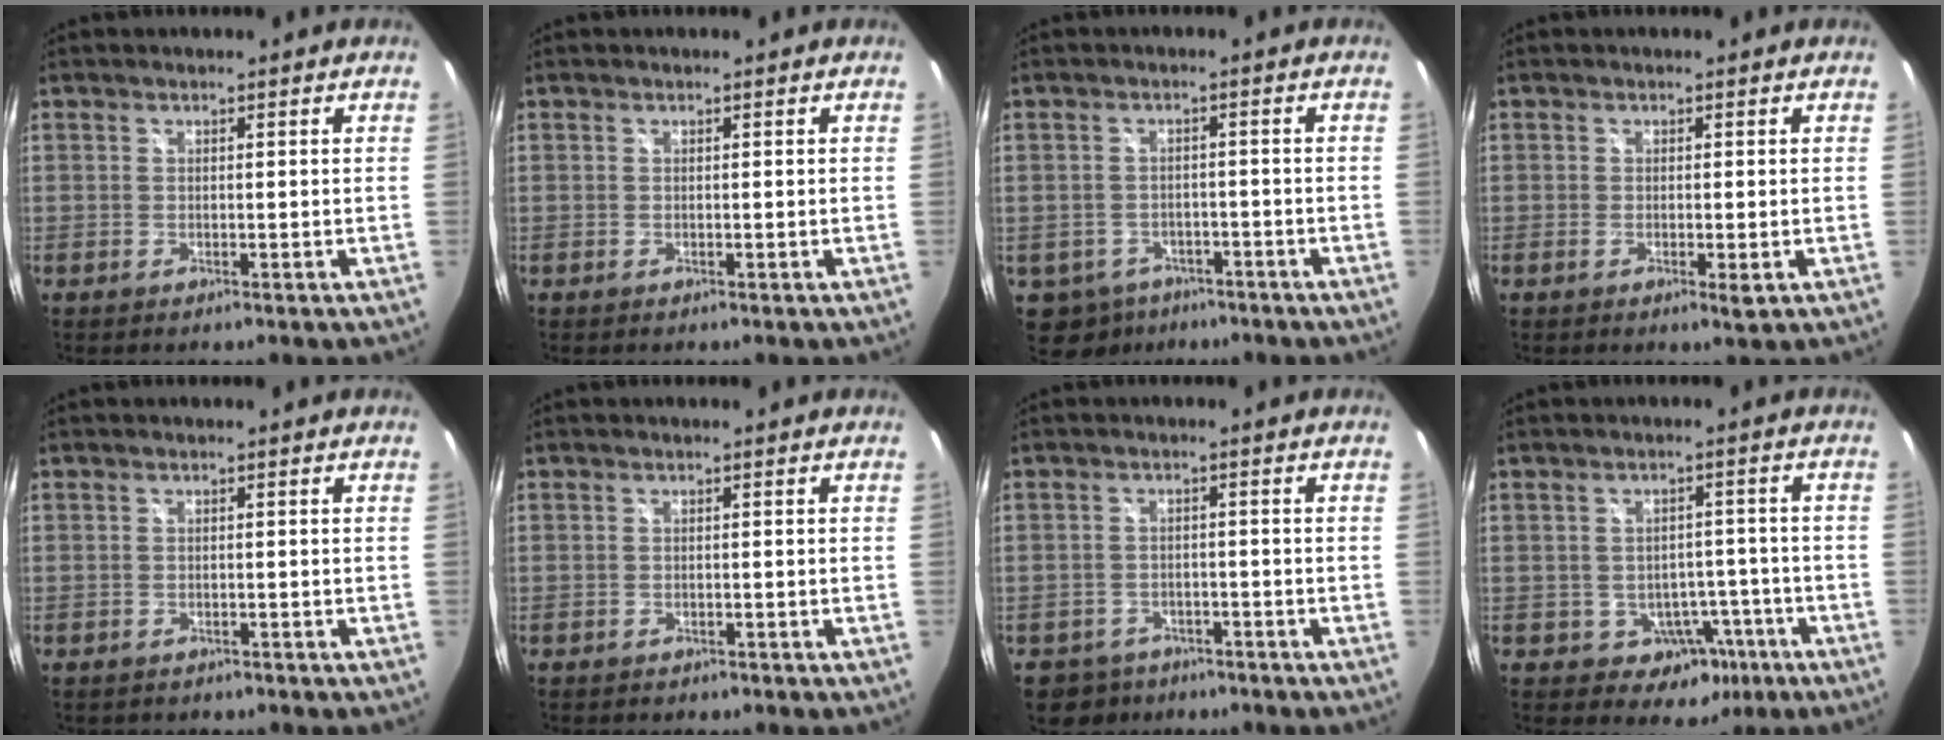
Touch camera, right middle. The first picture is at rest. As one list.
[{"total": 0.0}, {"total": 6.8, "force": [-4.2, 4.9, 2.1], "torque": [-0.059, -0.002, -0.055]}, {"total": 2.0, "force": [-0.6, 0.2, 1.9], "torque": [-0.033, -0.008, -0.009]}, {"total": 0.9, "force": [-0.8, 0.1, 0.1], "torque": [-0.005, -0.005, -0.012]}, {"total": 0.8, "force": [-0.8, -0.2, 0.1], "torque": [-0.005, -0.004, -0.013]}, {"total": 5.0, "force": [-3.7, 3.3, 0.6], "torque": [-0.025, 0.010, -0.058]}, {"total": 6.1, "force": [-3.1, 4.8, 2.1], "torque": [-0.039, 0.020, -0.020]}]